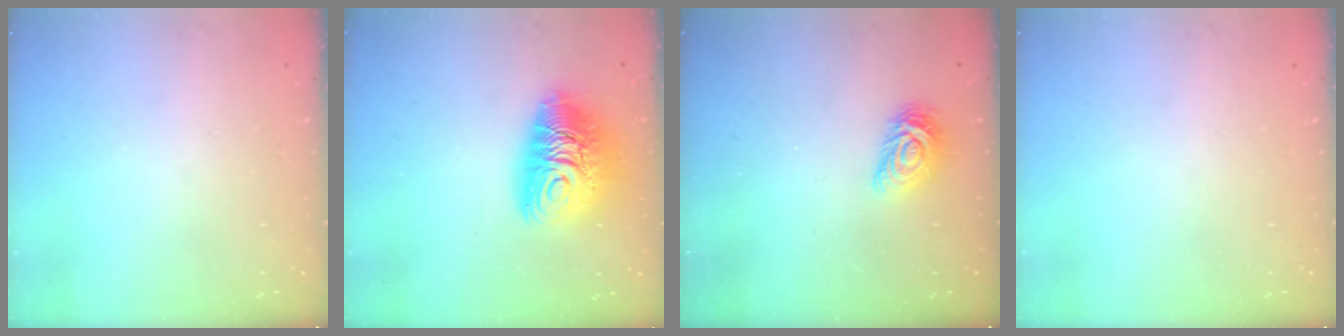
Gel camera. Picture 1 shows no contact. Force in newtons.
{"total": 13.1, "press": 13.1, "slide": 1.3}
{"total": 9.6, "press": 9.6, "slide": 0.3}
{"total": 0.0}